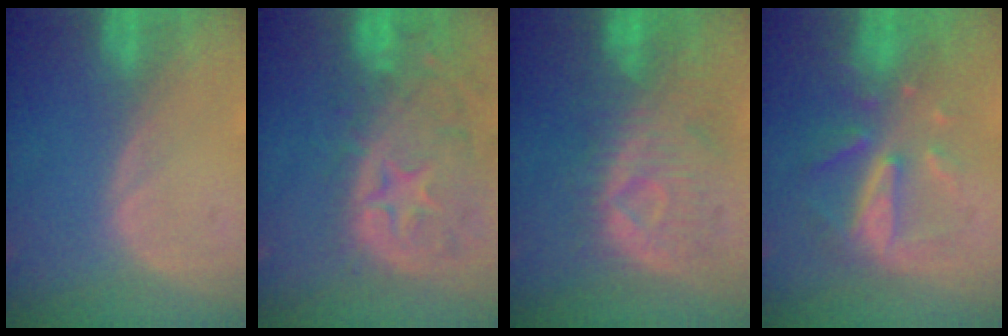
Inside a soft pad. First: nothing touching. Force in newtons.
{"total": 13.7, "press": 11.3, "slide": 7.8}
{"total": 9.6, "press": 9.2, "slide": 3.0}
{"total": 8.0, "press": 7.2, "slide": 3.3}